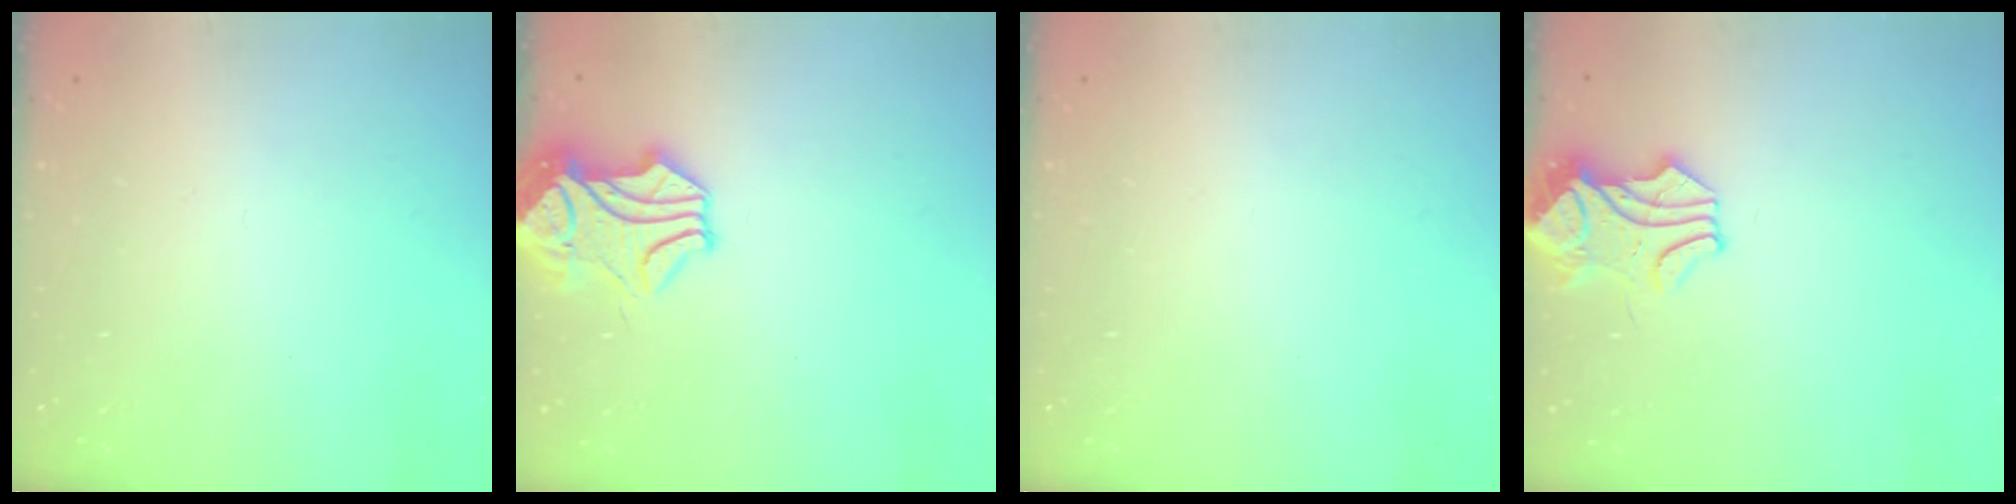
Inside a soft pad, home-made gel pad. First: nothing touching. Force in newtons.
{"total": 1.8, "press": 0.9, "slide": 1.5}
{"total": 0.0}
{"total": 1.7, "press": 1.5, "slide": 0.8}